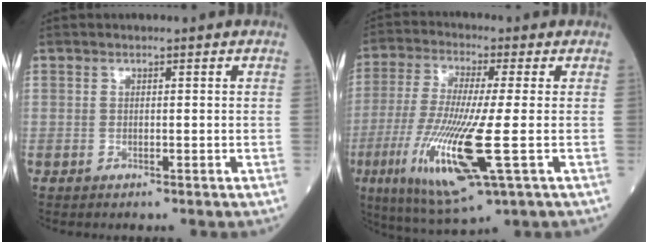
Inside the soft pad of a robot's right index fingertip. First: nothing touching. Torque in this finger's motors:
{"motor_torque": [1.74, -0.40, 1.06, 0.21]}